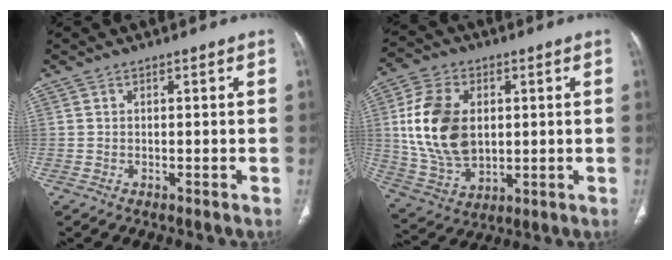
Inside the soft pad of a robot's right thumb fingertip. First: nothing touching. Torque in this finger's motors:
{"motor_torque": [1.84, 1.89, 0.90, -0.62, 0.25]}